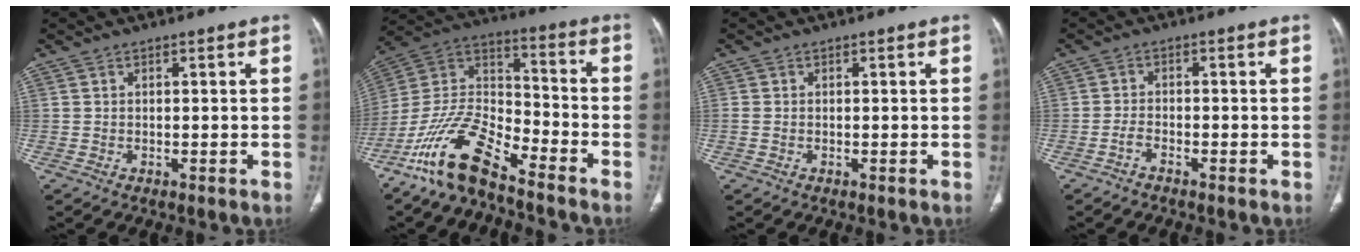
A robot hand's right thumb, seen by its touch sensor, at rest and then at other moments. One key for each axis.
{"total": 15.1, "fx": -11.2, "fy": 5.1, "fz": 8.8, "tx": -0.163, "ty": 0.078, "tz": -0.218}
{"total": 0.8, "fx": -0.1, "fy": 0.6, "fz": 0.6, "tx": -0.020, "ty": -0.002, "tz": -0.001}
{"total": 1.7, "fx": -1.4, "fy": 0.6, "fz": 0.9, "tx": -0.023, "ty": 0.011, "tz": -0.028}